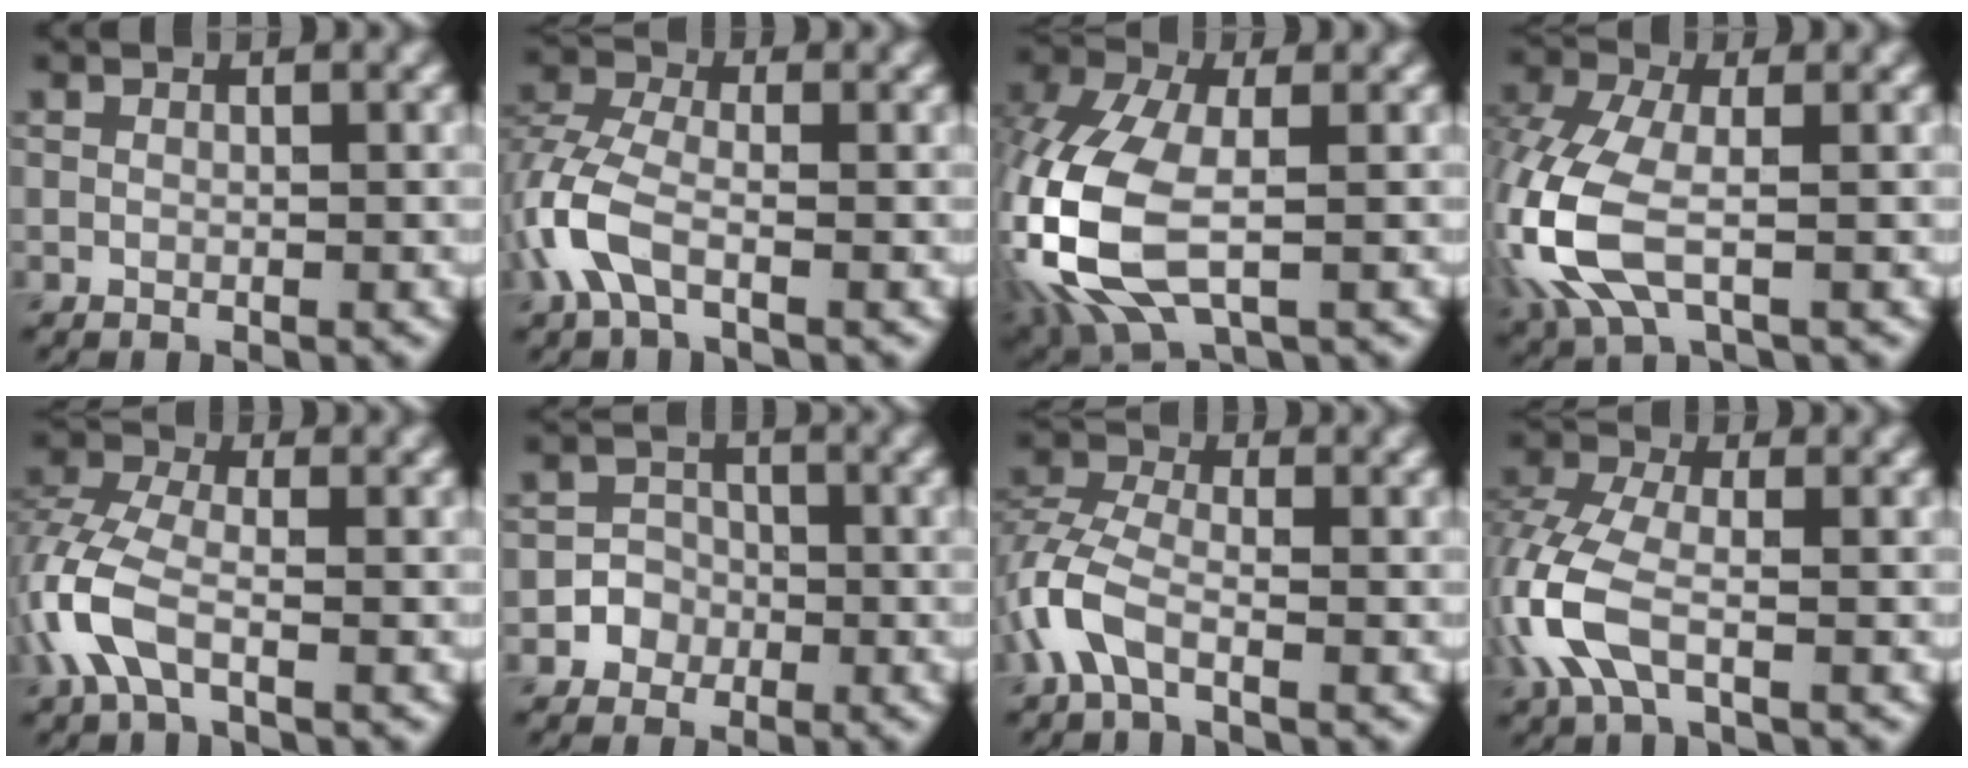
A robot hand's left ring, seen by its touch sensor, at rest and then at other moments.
{"total": 4.9, "force": [-1.8, 2.5, 3.8], "torque": [-0.100, 0.004, -0.047]}
{"total": 9.9, "force": [-2.3, 5.1, 8.2], "torque": [-0.207, -0.009, -0.056]}
{"total": 7.6, "force": [-2.0, 3.8, 6.2], "torque": [-0.169, 0.001, -0.050]}
{"total": 5.5, "force": [-1.9, 2.7, 4.3], "torque": [-0.115, 0.003, -0.050]}
{"total": 2.7, "force": [-1.1, 2.5, 0.3], "torque": [0.024, 0.006, -0.030]}
{"total": 4.5, "force": [-2.0, 2.2, 3.4], "torque": [-0.086, 0.005, -0.054]}
{"total": 6.1, "force": [-2.0, 3.1, 4.8], "torque": [-0.137, 0.001, -0.052]}